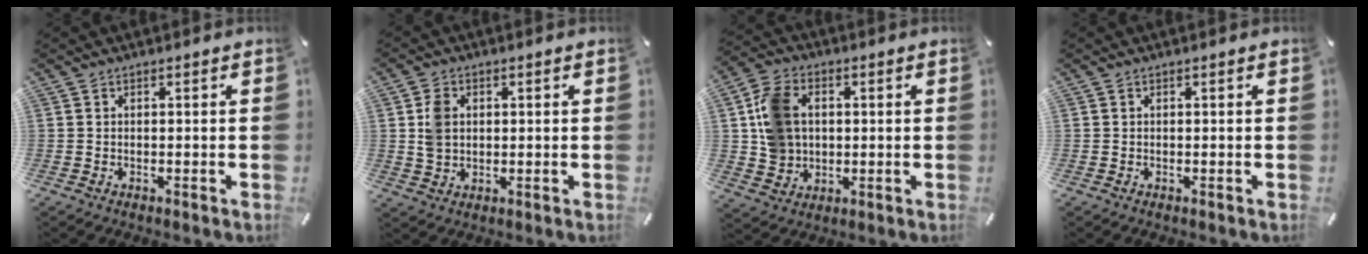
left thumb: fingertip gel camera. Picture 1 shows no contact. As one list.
[{"total": 5.3, "force": [0.7, 4.3, 3.1], "torque": [-0.063, 0.004, 0.013]}, {"total": 10.4, "force": [1.8, 8.8, 5.2], "torque": [-0.101, 0.016, 0.039]}, {"total": 0.0}]